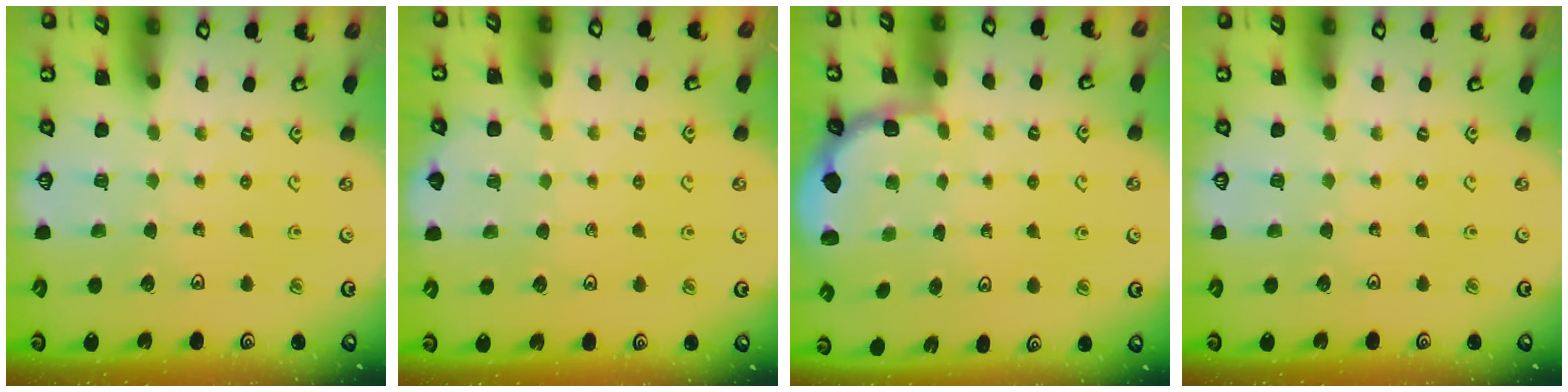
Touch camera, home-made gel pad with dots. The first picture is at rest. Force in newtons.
{"total": 1.5, "press": 1.5, "slide": 0.3}
{"total": 1.8, "press": 1.6, "slide": 0.8}
{"total": 0.0}